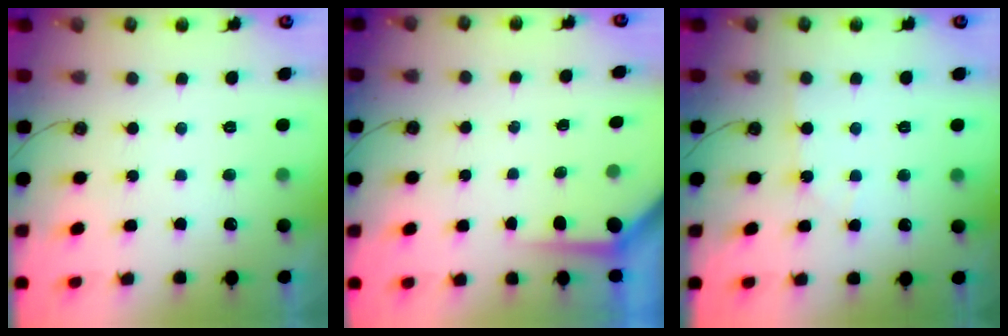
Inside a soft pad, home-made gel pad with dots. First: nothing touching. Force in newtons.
{"total": 3.5, "press": 3.5, "slide": 0.4}
{"total": 2.9, "press": 2.8, "slide": 0.6}